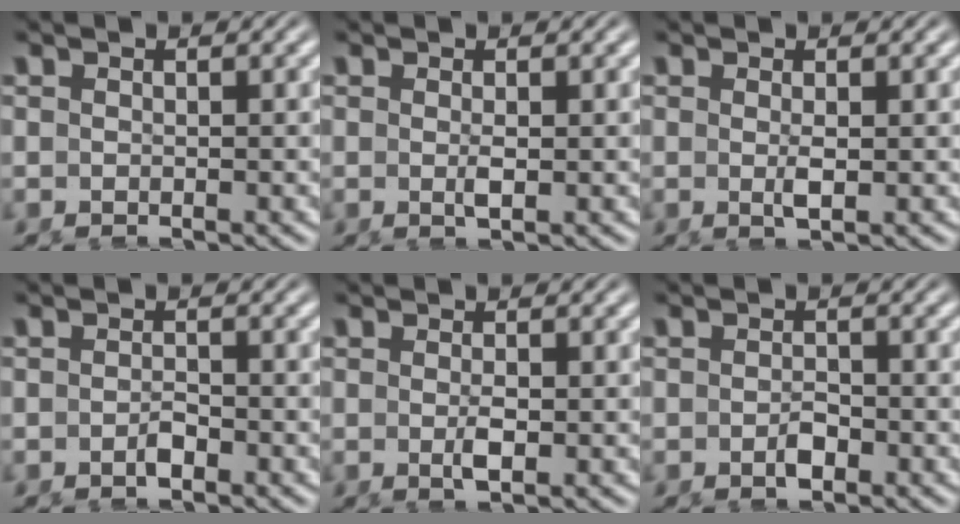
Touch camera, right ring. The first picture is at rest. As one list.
[{"total": 1.0, "force": [-0.2, -0.5, 0.9], "torque": [-0.015, -0.008, 0.002]}, {"total": 1.2, "force": [-0.2, -0.5, 1.1], "torque": [-0.019, -0.010, 0.004]}, {"total": 1.1, "force": [-0.9, 0.0, 0.7], "torque": [-0.006, -0.001, -0.016]}, {"total": 1.4, "force": [-0.4, -0.1, 1.3], "torque": [-0.021, -0.006, -0.004]}, {"total": 1.3, "force": [-0.9, 0.3, 0.9], "torque": [-0.011, -0.004, -0.013]}]